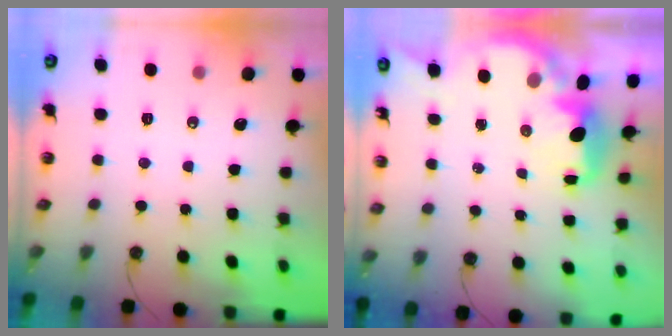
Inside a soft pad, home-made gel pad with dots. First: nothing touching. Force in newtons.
{"total": 3.6, "press": 3.6, "slide": 0.4}